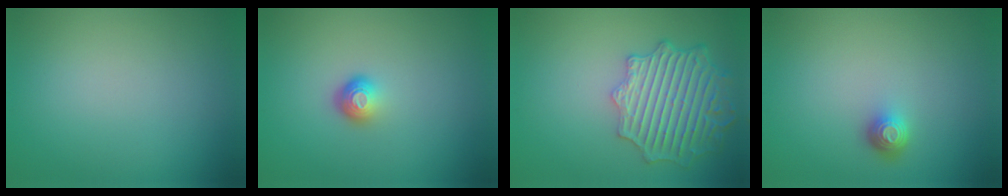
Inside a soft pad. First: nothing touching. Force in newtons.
{"total": 1.8, "press": 1.2, "slide": 1.3}
{"total": 6.1, "press": 5.4, "slide": 2.9}
{"total": 1.6, "press": 1.3, "slide": 1.0}